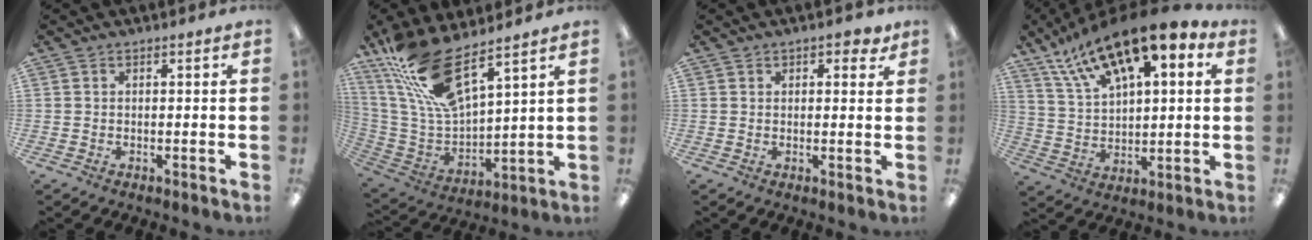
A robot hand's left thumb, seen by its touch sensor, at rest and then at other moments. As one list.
[{"total": 17.8, "force": [12.9, 5.7, 11.0], "torque": [-0.251, -0.074, 0.232]}, {"total": 2.6, "force": [1.7, 1.3, 1.4], "torque": [-0.013, -0.001, 0.027]}, {"total": 17.9, "force": [12.5, 6.7, 11.0], "torque": [-0.208, -0.070, 0.223]}]